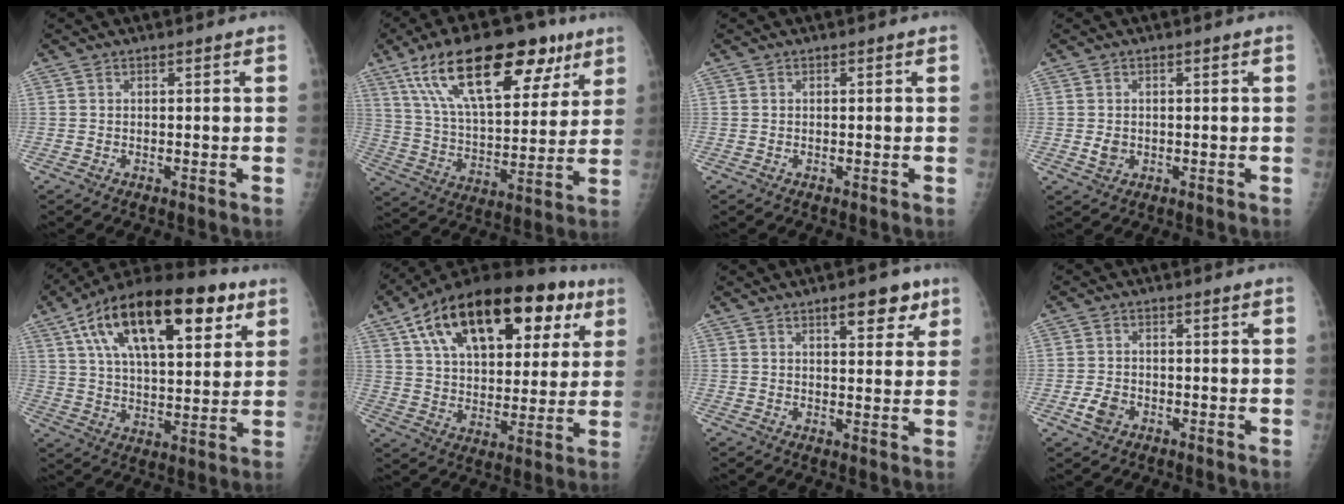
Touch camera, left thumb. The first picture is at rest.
{"total": 25.2, "force": [14.0, 11.1, 17.9], "torque": [-0.261, -0.017, 0.238]}
{"total": 0.0}
{"total": 2.3, "force": [-0.2, 1.9, 1.2], "torque": [-0.016, 0.000, 0.000]}
{"total": 24.7, "force": [11.5, 10.9, 19.0], "torque": [-0.296, -0.005, 0.188]}
{"total": 28.0, "force": [12.8, 14.7, 20.1], "torque": [-0.284, 0.018, 0.202]}
{"total": 6.9, "force": [4.0, 3.0, 4.8], "torque": [-0.040, -0.017, 0.051]}
{"total": 3.6, "force": [-1.6, 2.6, 2.0], "torque": [-0.036, 0.008, -0.028]}